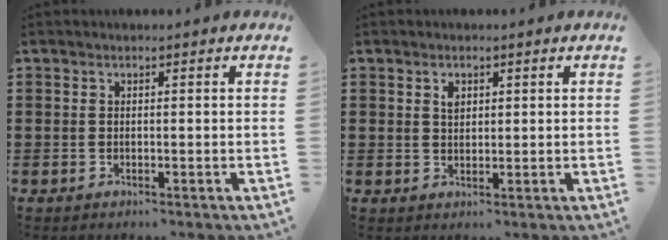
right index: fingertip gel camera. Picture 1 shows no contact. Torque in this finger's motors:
{"motor_torque": [0.32, 0.23, 0.04, 0.02]}